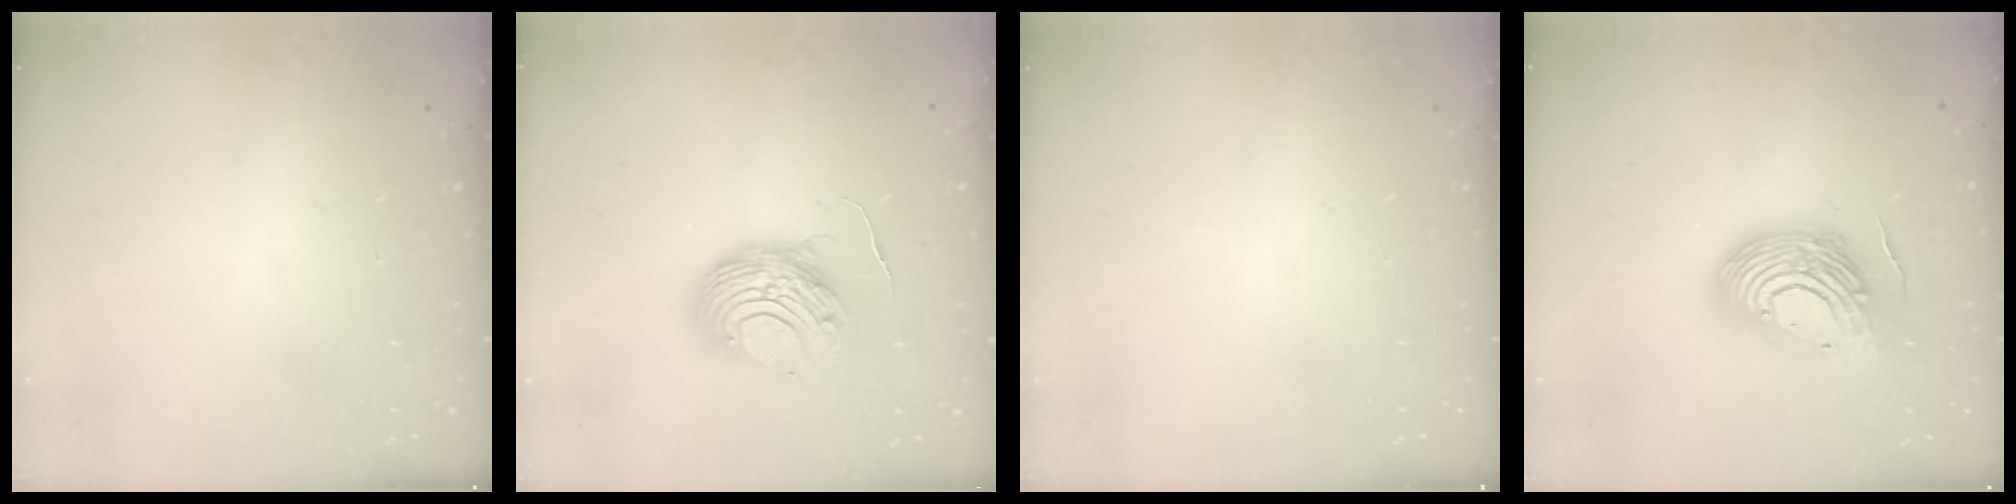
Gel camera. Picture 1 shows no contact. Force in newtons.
{"total": 11.2, "press": 11.2, "slide": 0.9}
{"total": 0.0}
{"total": 15.1, "press": 15.0, "slide": 1.9}